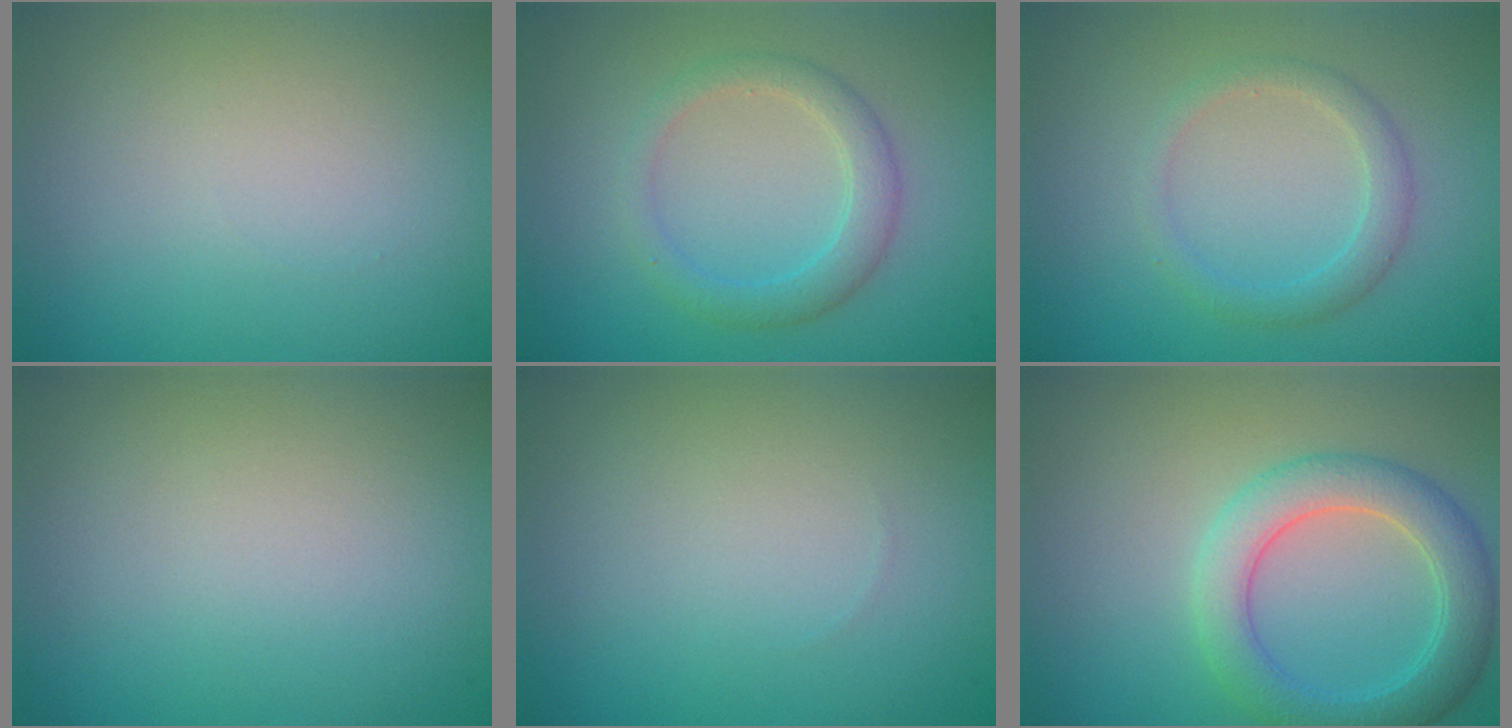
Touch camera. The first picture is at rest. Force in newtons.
{"total": 2.7, "press": 2.7, "slide": 0.1}
{"total": 2.1, "press": 2.1, "slide": 0.2}
{"total": 0.0}
{"total": 0.0}
{"total": 4.6, "press": 4.6, "slide": 0.2}